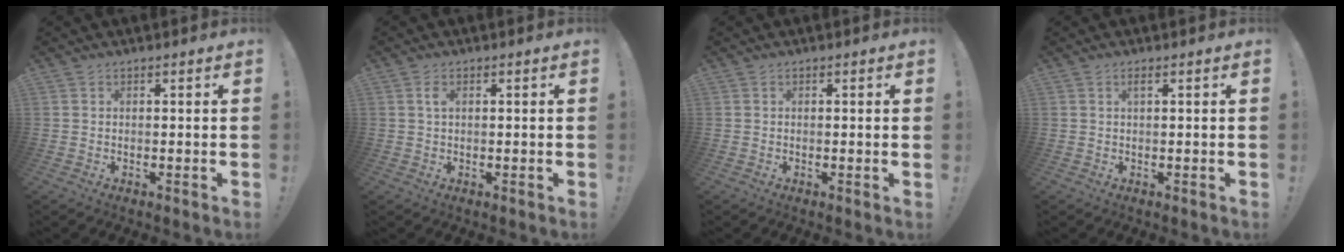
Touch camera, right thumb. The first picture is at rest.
{"total": 1.8, "force": [0.7, 1.0, 1.3], "torque": [-0.020, 0.000, 0.010]}
{"total": 0.9, "force": [0.3, -0.4, 0.7], "torque": [-0.004, -0.004, 0.002]}
{"total": 1.1, "force": [0.5, 0.0, 1.0], "torque": [-0.016, -0.001, 0.006]}